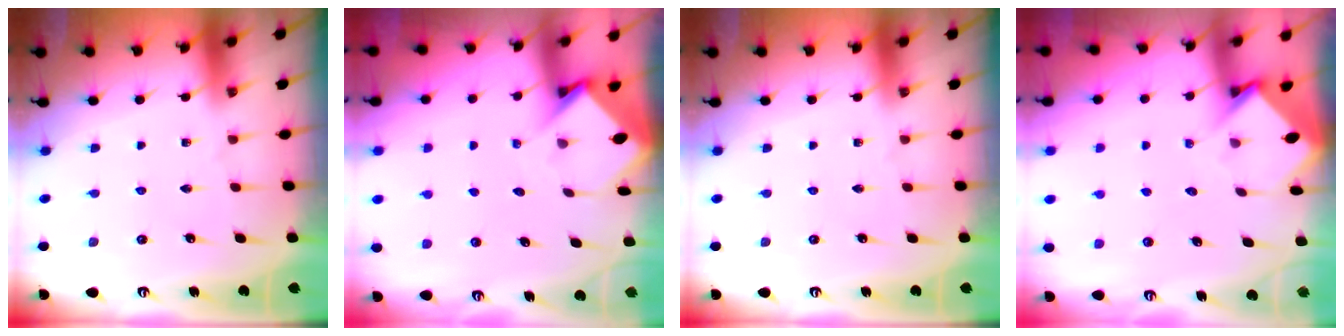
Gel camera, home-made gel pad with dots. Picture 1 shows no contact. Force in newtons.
{"total": 3.7, "press": 3.7, "slide": 0.2}
{"total": 0.0}
{"total": 3.6, "press": 3.6, "slide": 0.3}